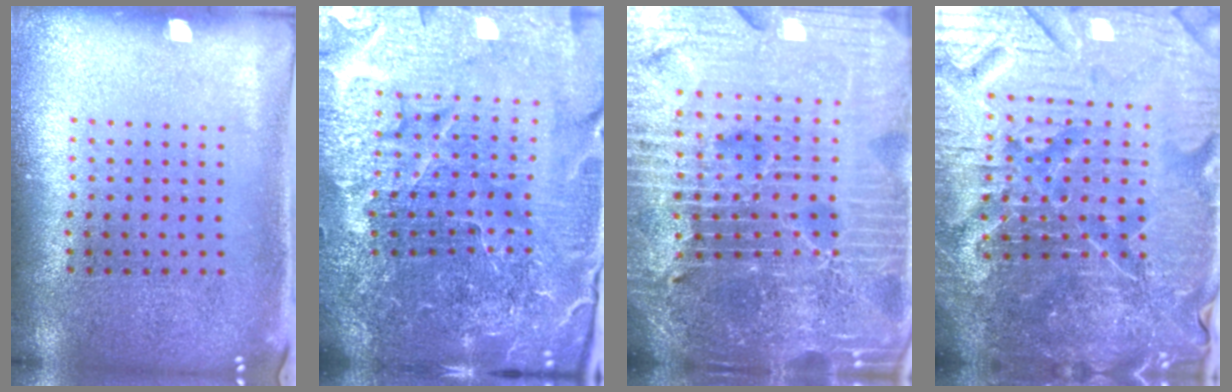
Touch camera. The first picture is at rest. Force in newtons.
{"total": 6.5, "press": 5.8, "slide": 3.0}
{"total": 7.3, "press": 6.3, "slide": 3.6}
{"total": 7.1, "press": 6.3, "slide": 3.3}